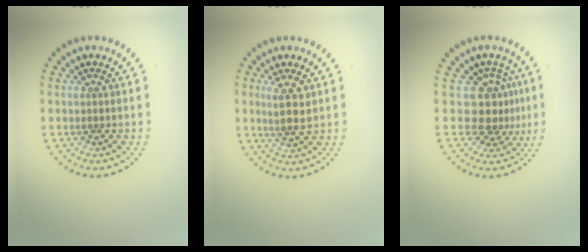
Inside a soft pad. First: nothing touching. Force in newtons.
{"total": 2.7, "press": 2.4, "slide": 1.1}
{"total": 3.4, "press": 2.5, "slide": 2.3}